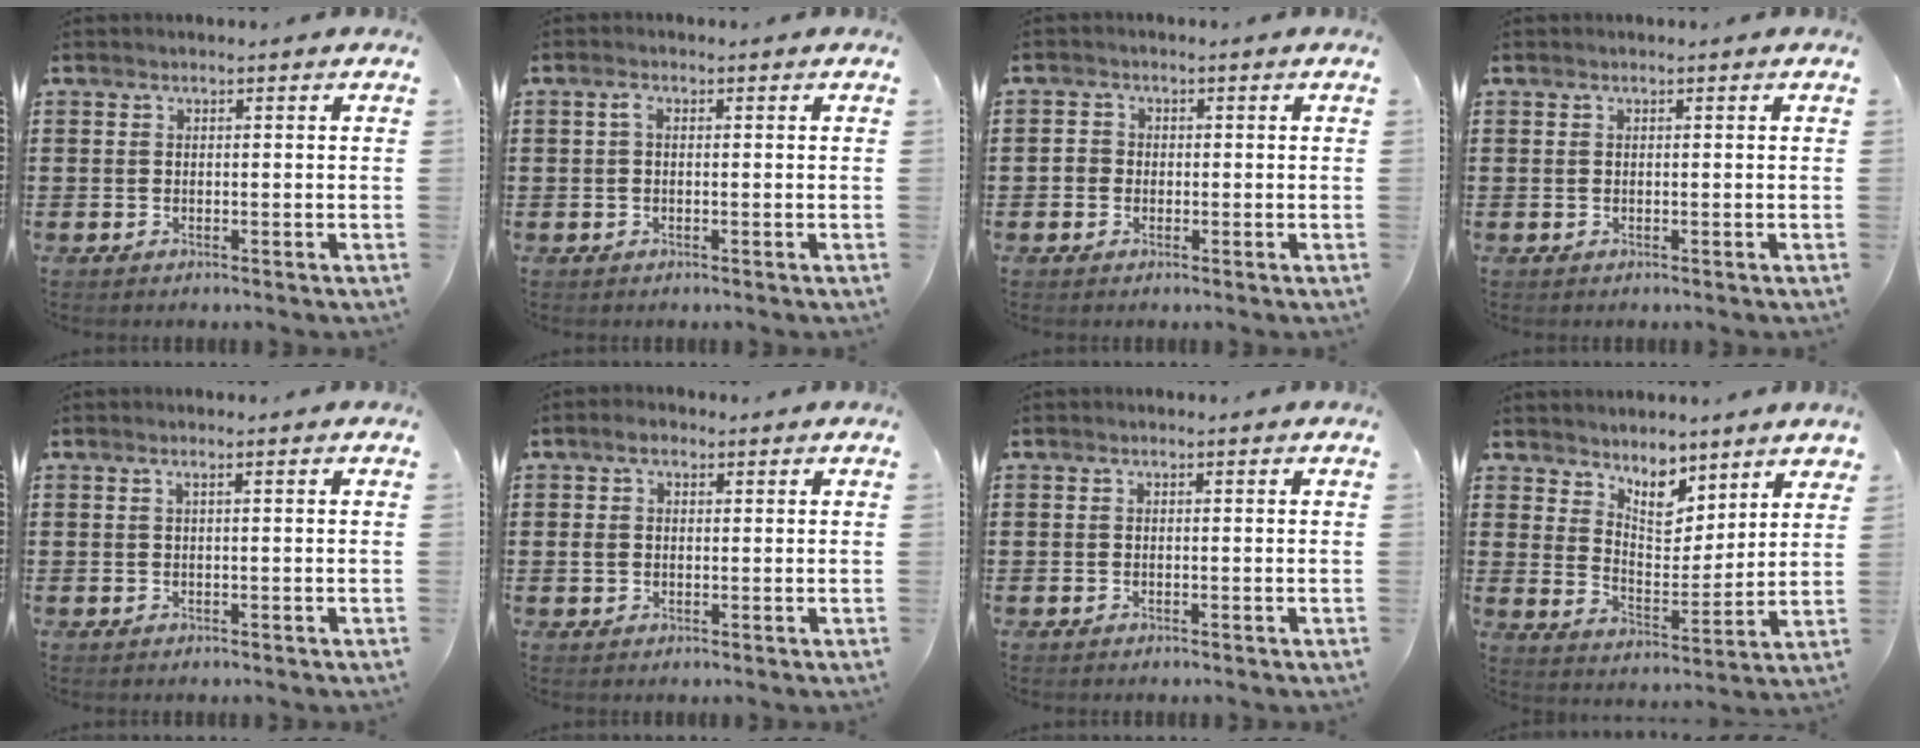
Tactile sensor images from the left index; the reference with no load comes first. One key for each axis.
{"total": 1.7, "fx": 0.1, "fy": 0.7, "fz": 1.5, "tx": -0.039, "ty": 0.000, "tz": -0.002}
{"total": 1.4, "fx": -0.2, "fy": 1.3, "fz": 0.4, "tx": -0.012, "ty": 0.006, "tz": -0.005}
{"total": 0.0}
{"total": 0.9, "fx": 0.2, "fy": -0.2, "fz": 0.8, "tx": -0.012, "ty": -0.001, "tz": 0.004}
{"total": 2.9, "fx": 0.9, "fy": 2.0, "fz": 1.8, "tx": -0.041, "ty": 0.011, "tz": 0.014}
{"total": 0.0}
{"total": 6.4, "fx": 5.6, "fy": 2.5, "fz": 1.7, "tx": -0.042, "ty": -0.027, "tz": 0.098}